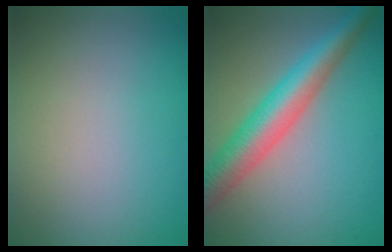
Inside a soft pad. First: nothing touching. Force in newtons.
{"total": 6.3, "press": 6.3, "slide": 0.1}